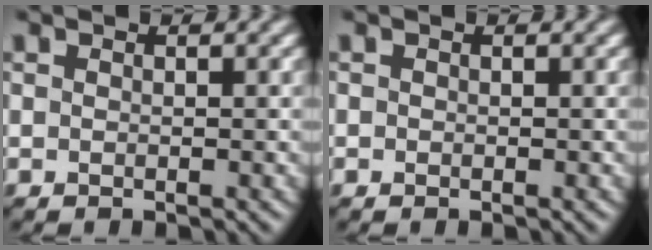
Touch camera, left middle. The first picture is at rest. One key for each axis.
{"total": 0.0}